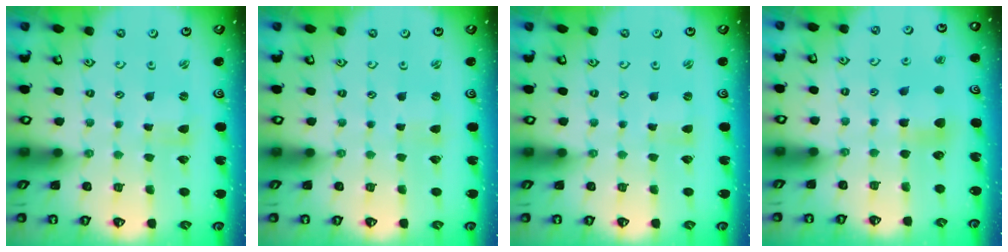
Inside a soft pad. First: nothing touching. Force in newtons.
{"total": 0.9, "press": 0.9, "slide": 0.2}
{"total": 0.0}
{"total": 6.5, "press": 6.5, "slide": 0.9}